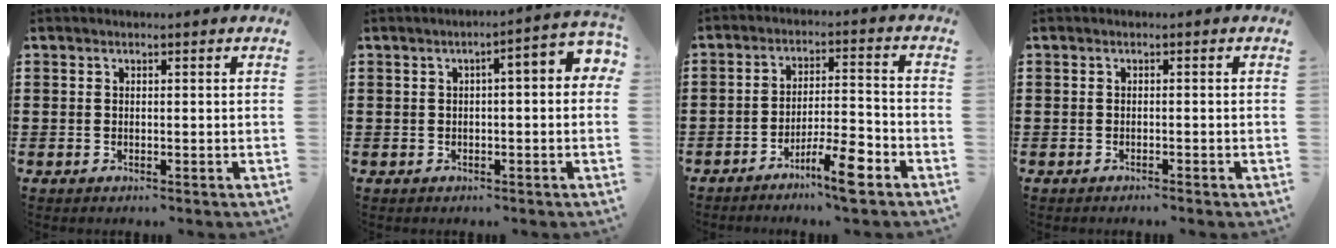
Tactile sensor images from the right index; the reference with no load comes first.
{"total": 3.2, "force": [-0.2, 0.5, 3.1], "torque": [-0.051, 0.000, -0.010]}
{"total": 7.7, "force": [-5.4, 0.8, 5.4], "torque": [-0.091, 0.001, -0.095]}
{"total": 0.8, "force": [-0.7, -0.2, 0.2], "torque": [-0.005, -0.003, -0.015]}